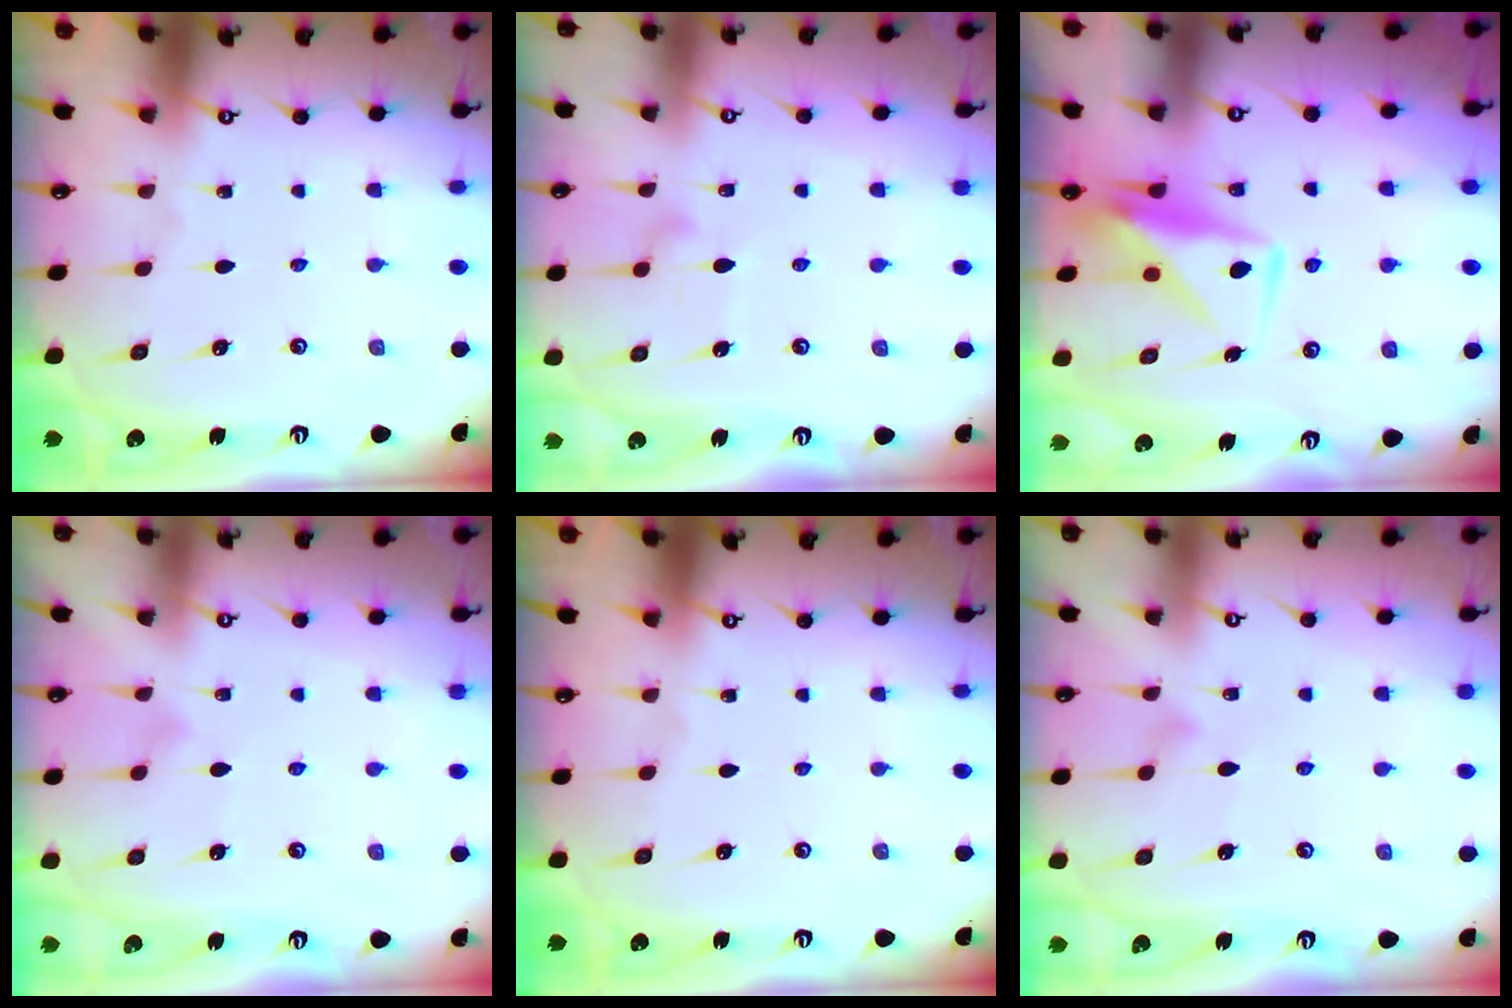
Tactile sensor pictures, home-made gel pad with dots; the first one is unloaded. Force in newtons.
{"total": 10.0, "press": 10.0, "slide": 0.5}
{"total": 9.7, "press": 9.7, "slide": 0.7}
{"total": 5.6, "press": 5.6, "slide": 0.2}
{"total": 0.0}
{"total": 7.7, "press": 7.7, "slide": 0.2}